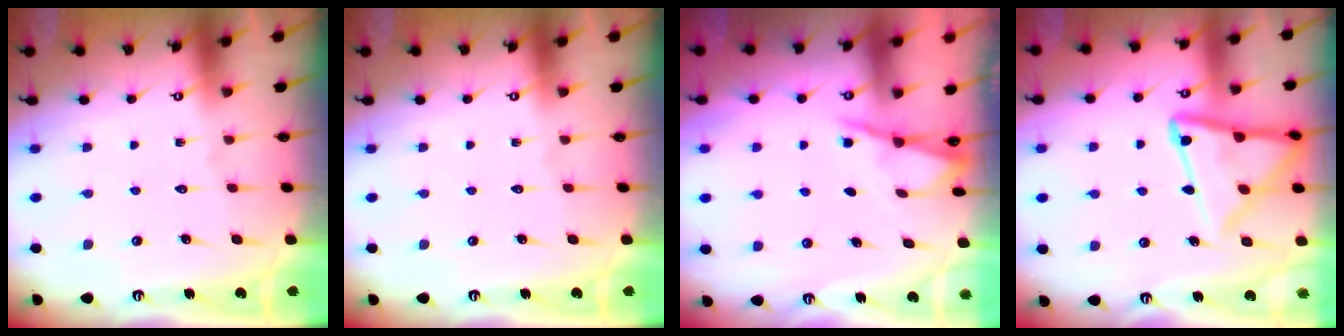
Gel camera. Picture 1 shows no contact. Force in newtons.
{"total": 0.0}
{"total": 2.0, "press": 2.0, "slide": 0.2}
{"total": 15.0, "press": 14.9, "slide": 1.1}